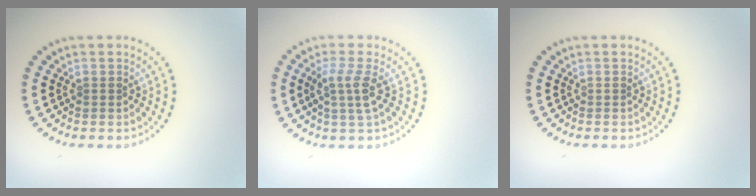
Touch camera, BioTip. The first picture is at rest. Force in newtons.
{"total": 2.5, "press": 2.0, "slide": 1.6}
{"total": 0.0}